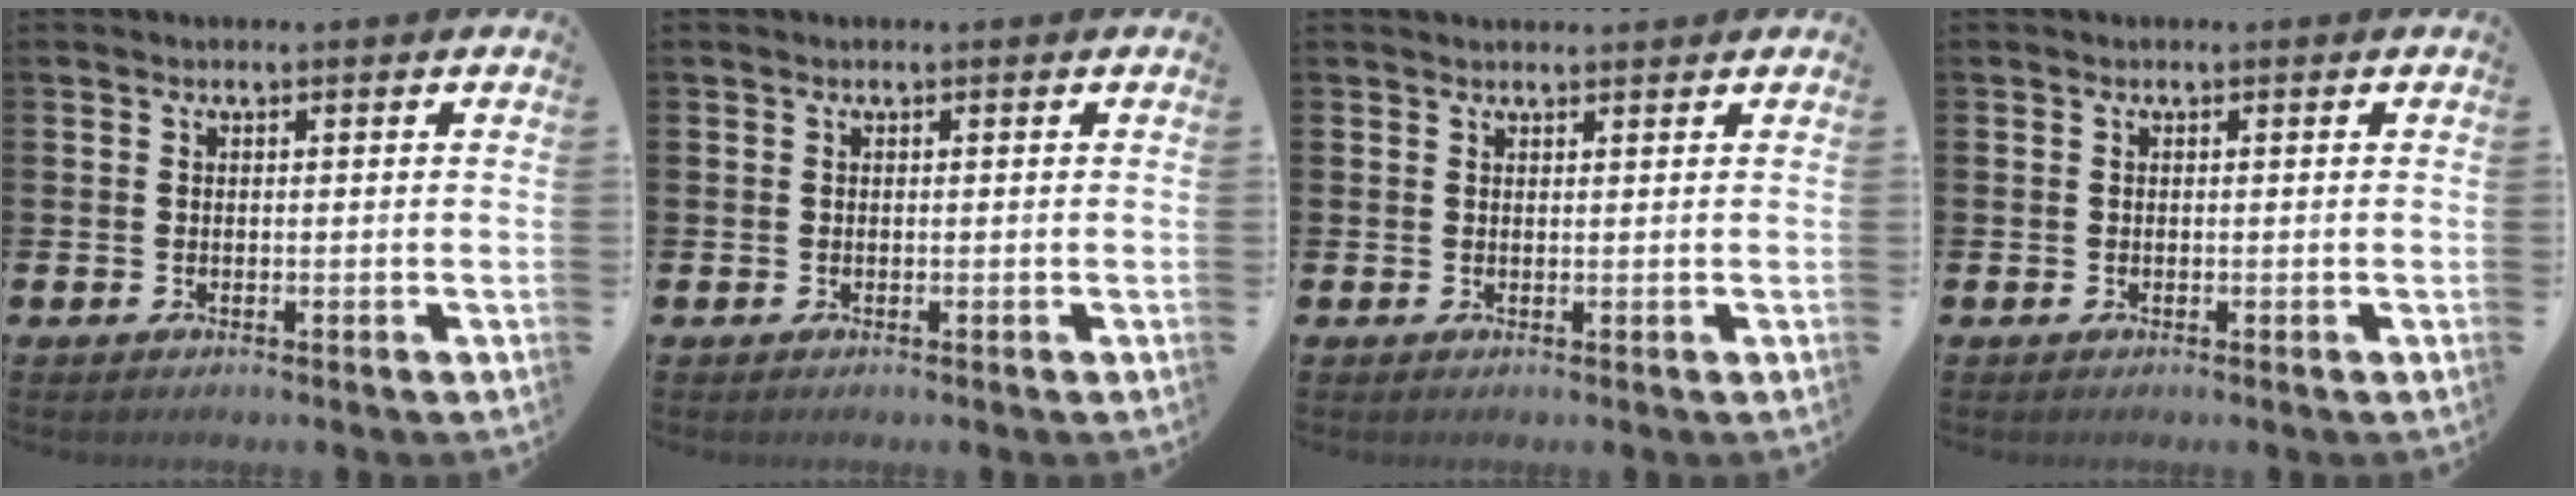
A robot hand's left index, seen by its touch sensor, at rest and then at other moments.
{"total": 0.0}
{"total": 1.1, "force": [1.1, 0.1, 0.1], "torque": [0.009, -0.004, 0.018]}
{"total": 0.0}